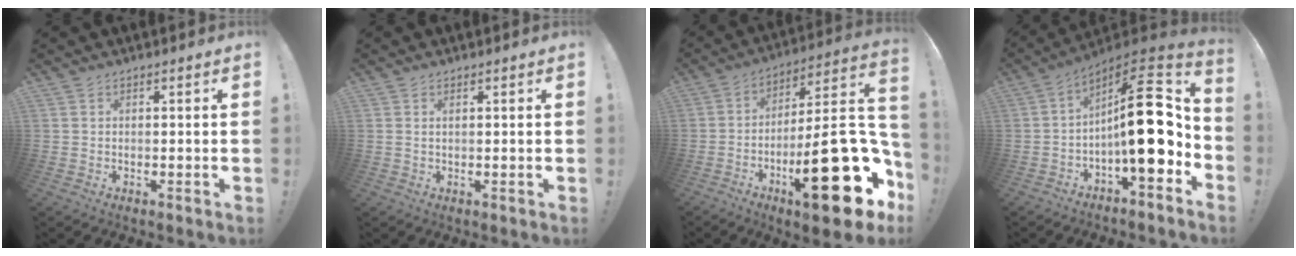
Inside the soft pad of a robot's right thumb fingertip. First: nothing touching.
{"total": 1.1, "force": [0.6, 0.2, 0.9], "torque": [-0.011, -0.002, 0.008]}
{"total": 29.8, "force": [-10.4, 8.8, 26.5], "torque": [-0.364, 0.041, -0.150]}
{"total": 20.8, "force": [-0.4, 6.9, 19.6], "torque": [-0.280, 0.004, -0.005]}